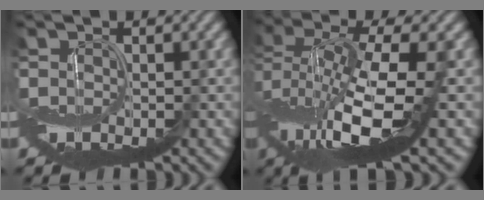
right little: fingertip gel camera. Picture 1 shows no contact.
{"total": 11.5, "force": [-0.2, 4.3, 10.7], "torque": [-0.218, -0.011, -0.003]}